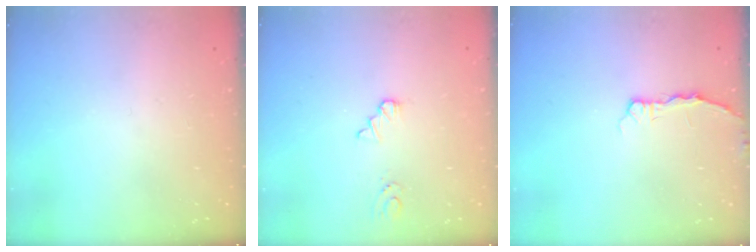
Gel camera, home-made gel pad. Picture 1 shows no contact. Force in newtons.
{"total": 1.6, "press": 1.6, "slide": 0.2}
{"total": 2.9, "press": 2.8, "slide": 0.4}